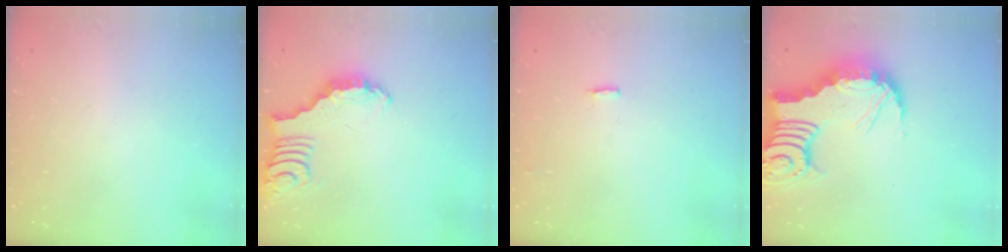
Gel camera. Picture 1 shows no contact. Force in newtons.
{"total": 3.4, "press": 3.4, "slide": 0.5}
{"total": 2.7, "press": 2.6, "slide": 0.5}
{"total": 12.2, "press": 12.1, "slide": 1.3}